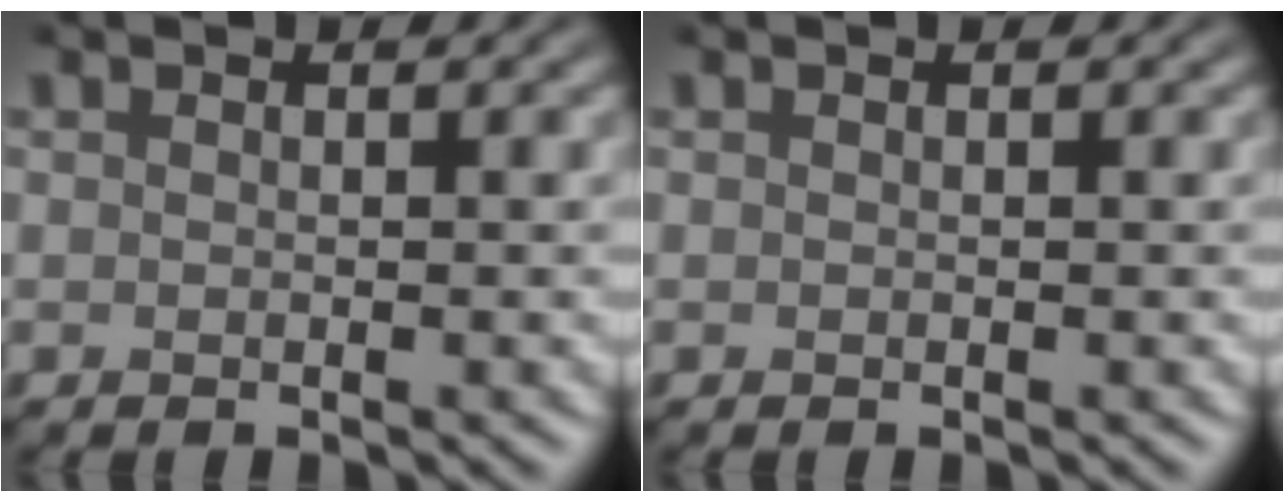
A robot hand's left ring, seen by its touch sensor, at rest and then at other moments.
{"total": 0.0}